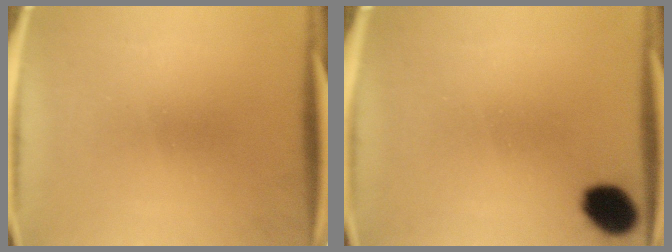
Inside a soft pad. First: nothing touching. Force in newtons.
{"total": 7.7}